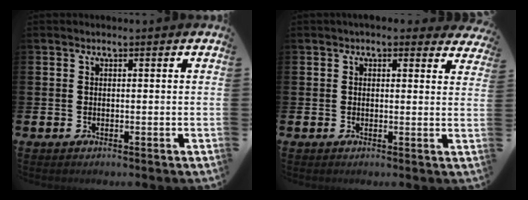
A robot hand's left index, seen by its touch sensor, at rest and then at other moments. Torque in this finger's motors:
{"motor_torque": [1.05, -0.95, 0.19, 0.06]}